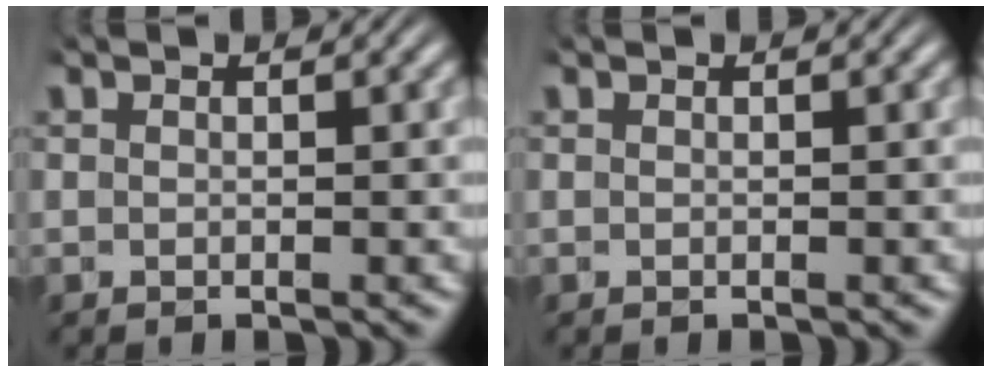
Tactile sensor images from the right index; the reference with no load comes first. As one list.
[{"total": 0.0}]